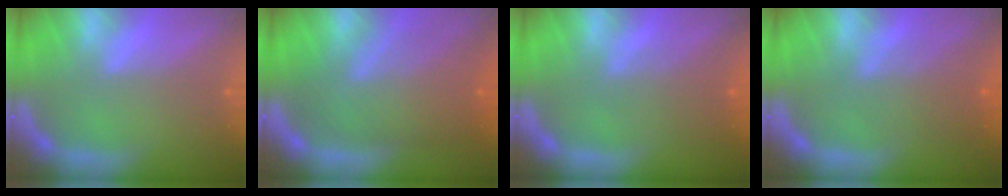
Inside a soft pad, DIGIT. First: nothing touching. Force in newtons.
{"total": 9.0}
{"total": 3.6}
{"total": 4.6}